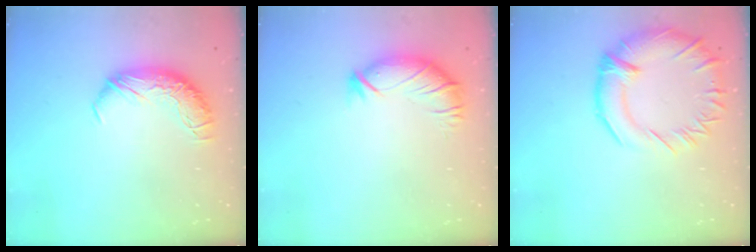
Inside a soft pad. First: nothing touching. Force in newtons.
{"total": 3.1, "press": 2.4, "slide": 1.9}
{"total": 7.3, "press": 6.7, "slide": 2.9}